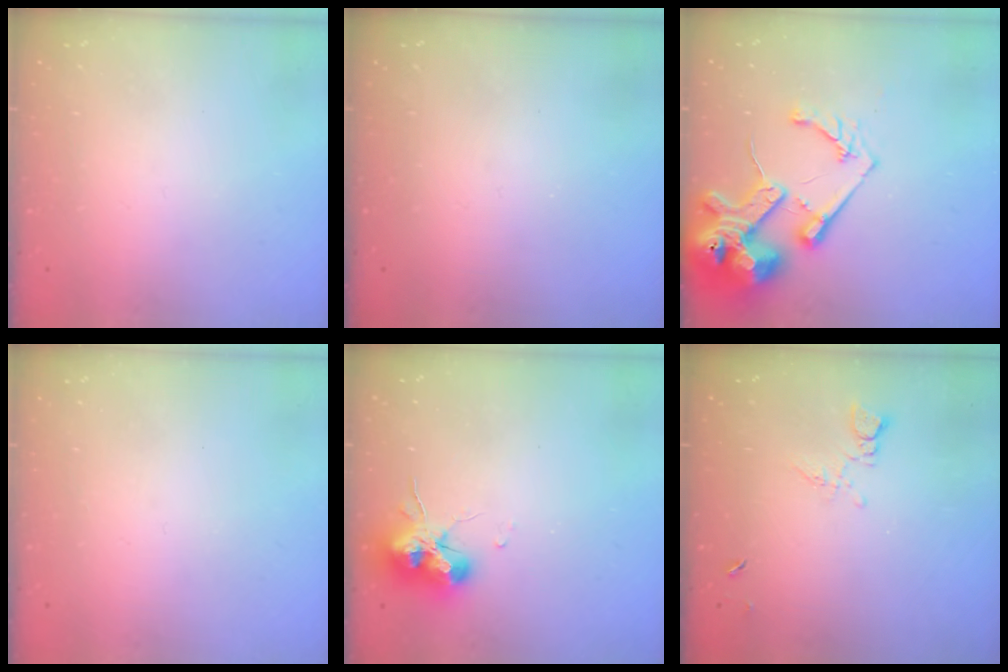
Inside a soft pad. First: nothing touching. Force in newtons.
{"total": 0.0}
{"total": 21.6, "press": 21.5, "slide": 2.7}
{"total": 0.0}
{"total": 13.5, "press": 13.3, "slide": 2.0}
{"total": 5.9, "press": 5.9, "slide": 0.9}